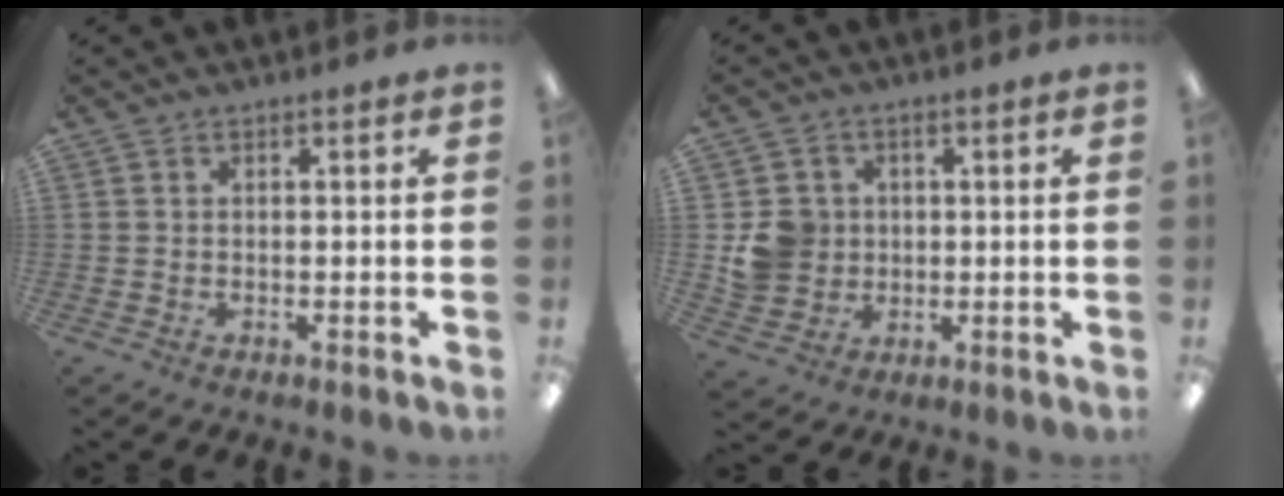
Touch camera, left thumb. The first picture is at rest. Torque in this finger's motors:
{"motor_torque": [-0.03, 0.09, 0.20, -0.20, 0.03]}